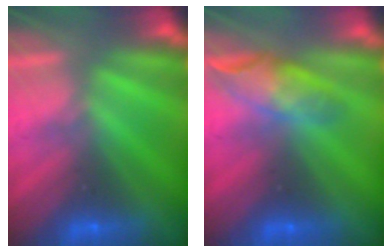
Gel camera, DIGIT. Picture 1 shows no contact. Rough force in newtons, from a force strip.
{"total": 4.8}